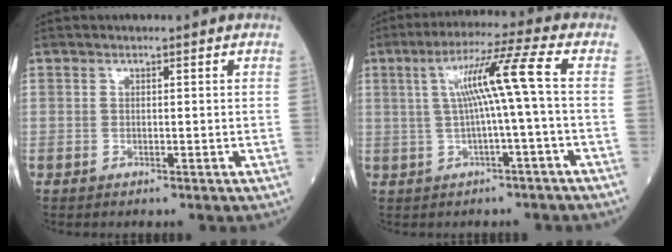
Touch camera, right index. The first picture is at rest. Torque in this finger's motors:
{"motor_torque": [1.23, 0.21, 0.65, 0.19]}